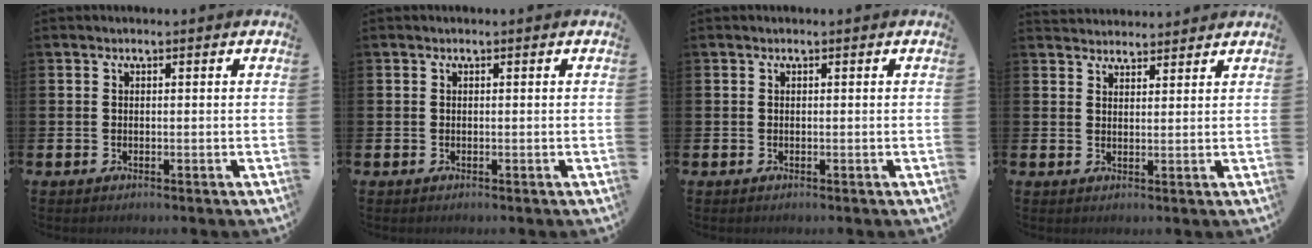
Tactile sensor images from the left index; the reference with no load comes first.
{"total": 0.0}
{"total": 0.0}
{"total": 3.0, "force": [2.9, 0.5, -0.2], "torque": [-0.001, -0.014, 0.054]}